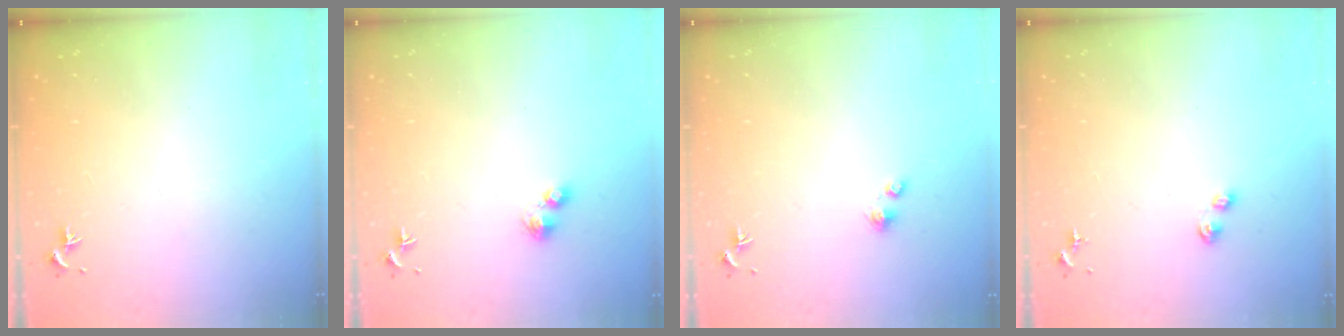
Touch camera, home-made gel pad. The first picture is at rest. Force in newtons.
{"total": 5.0, "press": 5.0, "slide": 0.5}
{"total": 2.2, "press": 2.2, "slide": 0.2}
{"total": 3.0, "press": 2.9, "slide": 0.5}